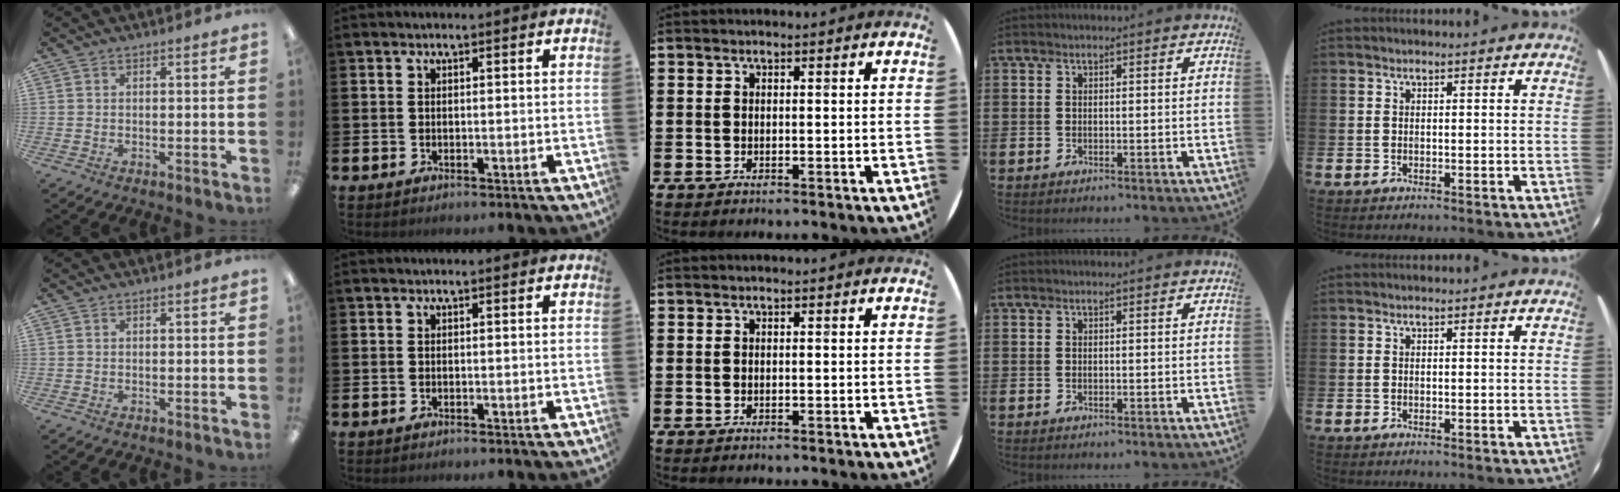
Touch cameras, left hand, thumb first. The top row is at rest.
{}